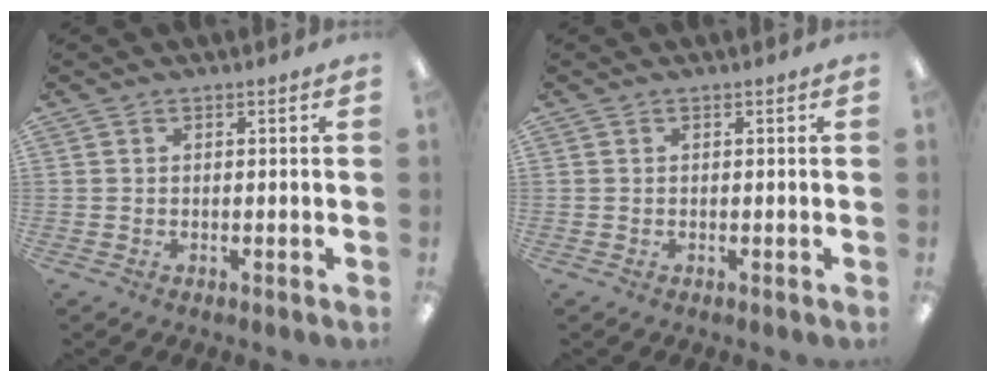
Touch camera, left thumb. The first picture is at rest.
{"total": 0.0}